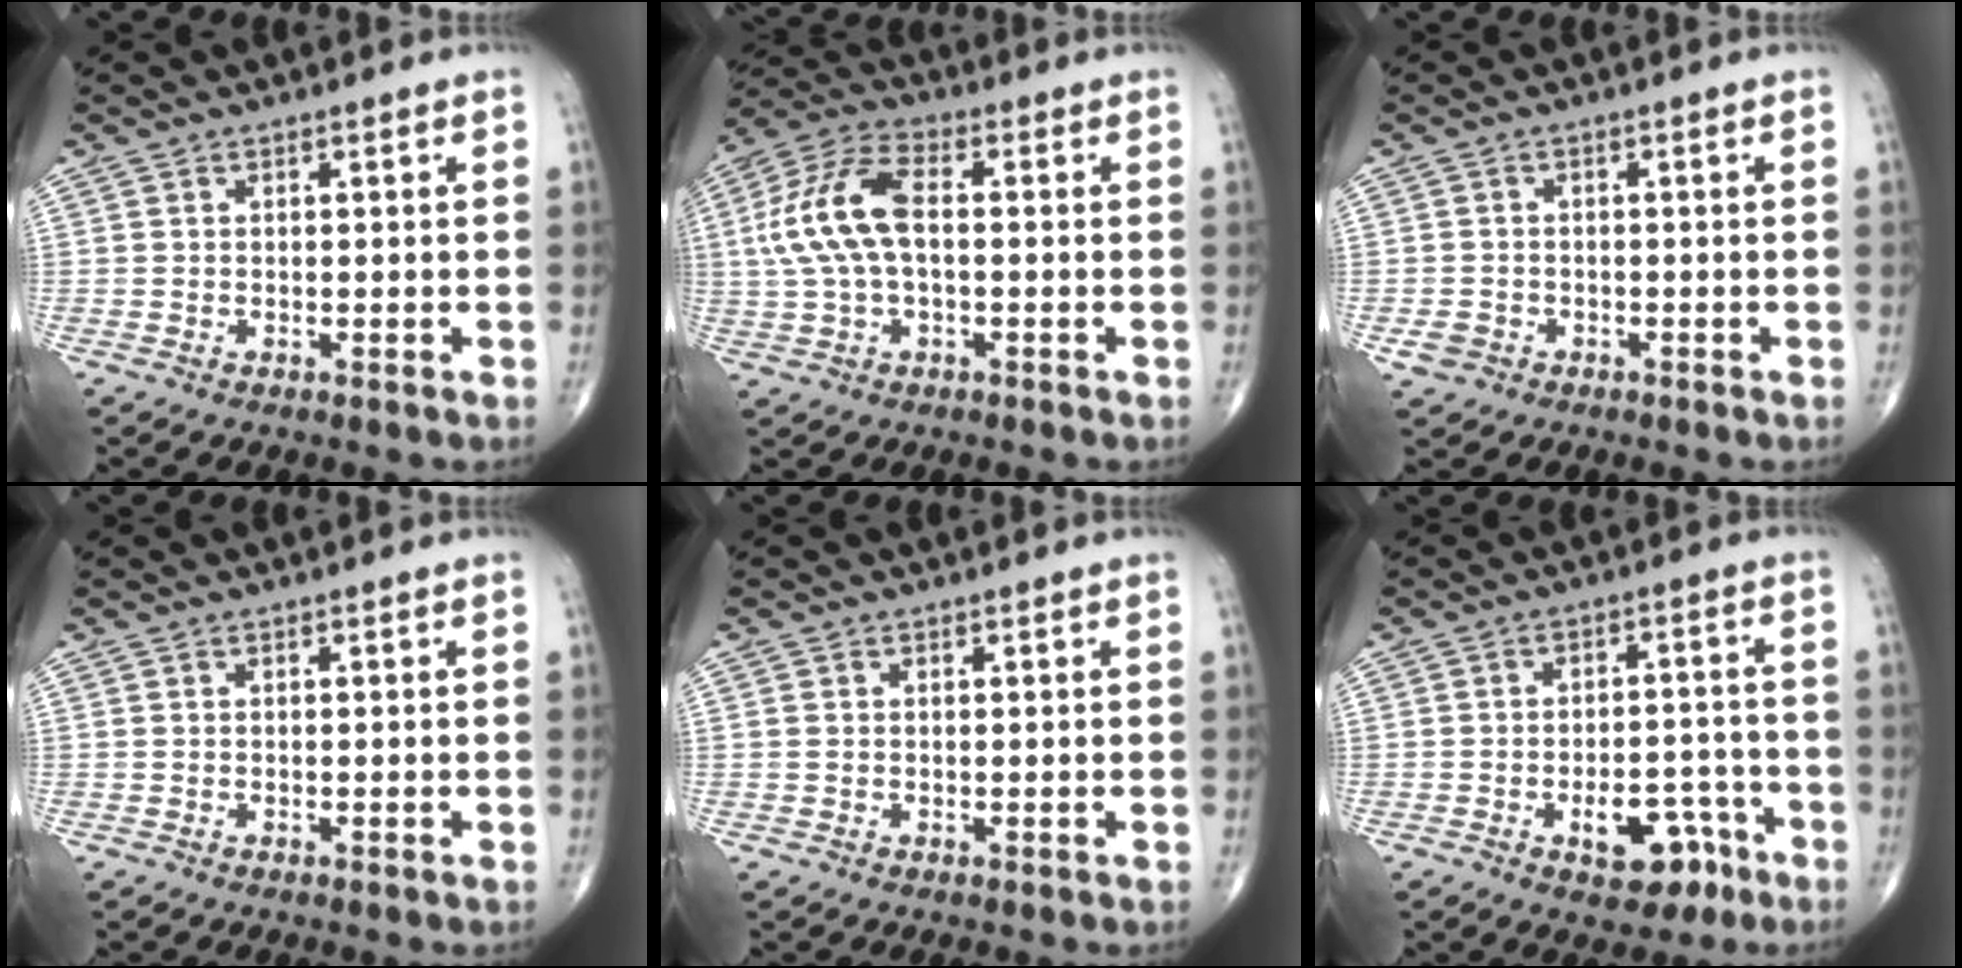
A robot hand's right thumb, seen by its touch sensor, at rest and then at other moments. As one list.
[{"total": 12.6, "force": [0.6, 6.5, 10.8], "torque": [-0.231, 0.031, 0.007]}, {"total": 2.6, "force": [-1.1, 2.1, 0.9], "torque": [-0.015, 0.007, -0.018]}, {"total": 0.0}, {"total": 0.5, "force": [0.0, 0.4, 0.3], "torque": [-0.010, -0.001, 0.001]}, {"total": 9.1, "force": [-4.6, 5.1, 5.9], "torque": [-0.057, 0.040, -0.059]}]